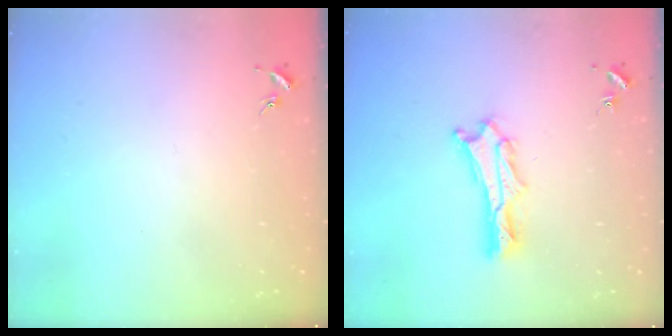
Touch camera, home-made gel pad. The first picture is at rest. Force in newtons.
{"total": 2.7, "press": 2.7, "slide": 0.4}